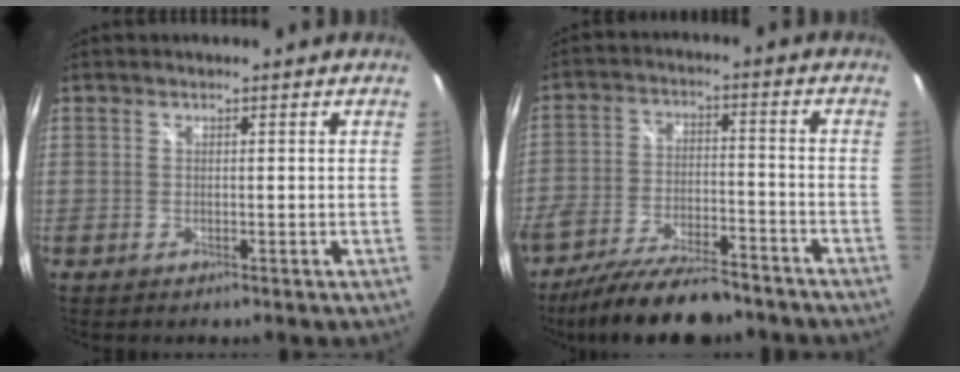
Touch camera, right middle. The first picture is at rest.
{"total": 16.5, "force": [-13.4, 4.9, 8.4], "torque": [-0.165, -0.028, -0.215]}